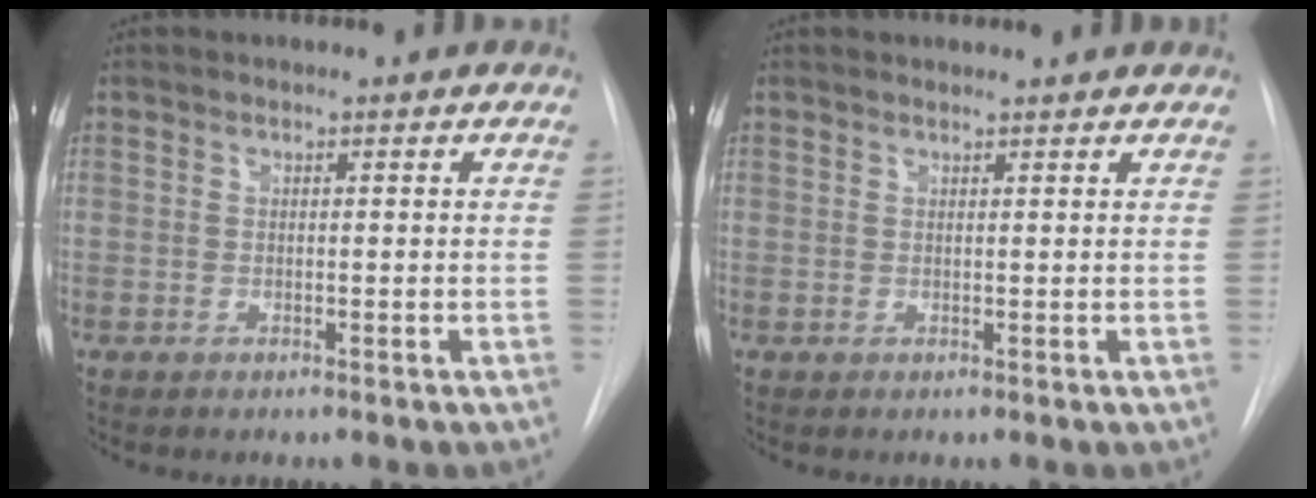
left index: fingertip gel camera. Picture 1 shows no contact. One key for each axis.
{"total": 2.1, "fx": 2.1, "fy": 0.3, "fz": 0.4, "tx": -0.009, "ty": 0.009, "tz": 0.018}